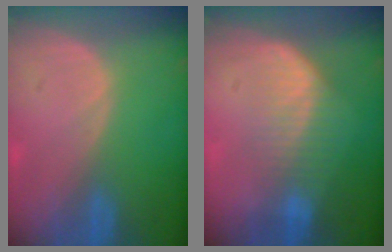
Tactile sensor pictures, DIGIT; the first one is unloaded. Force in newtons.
{"total": 6.5, "press": 6.0, "slide": 2.4}